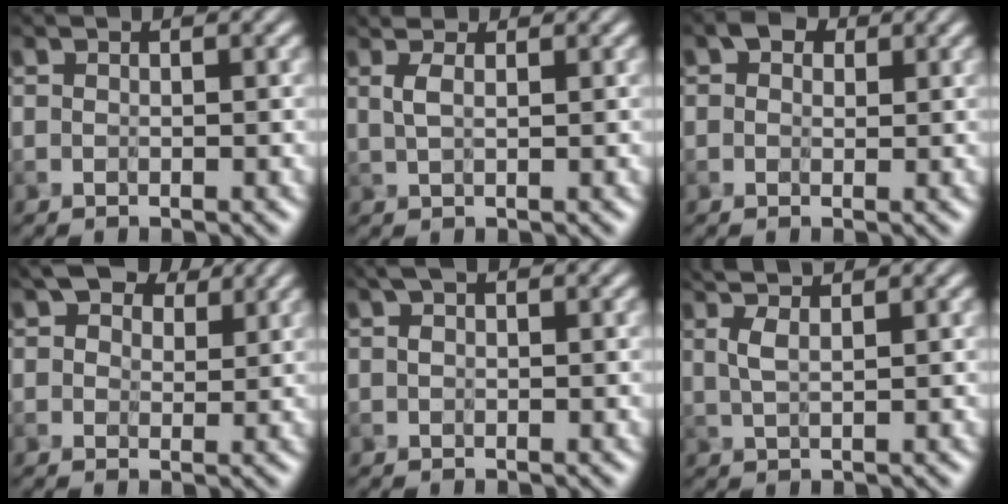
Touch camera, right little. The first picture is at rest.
{"total": 1.7, "force": [0.8, 0.7, 1.3], "torque": [-0.031, 0.002, 0.018]}
{"total": 2.2, "force": [1.1, 1.4, 1.2], "torque": [-0.021, 0.002, 0.013]}
{"total": 4.9, "force": [3.3, 2.7, 2.5], "torque": [-0.037, -0.001, 0.046]}
{"total": 1.3, "force": [0.6, 0.7, 0.9], "torque": [-0.020, 0.005, 0.009]}
{"total": 2.6, "force": [1.7, 0.6, 1.9], "torque": [-0.039, 0.012, 0.030]}